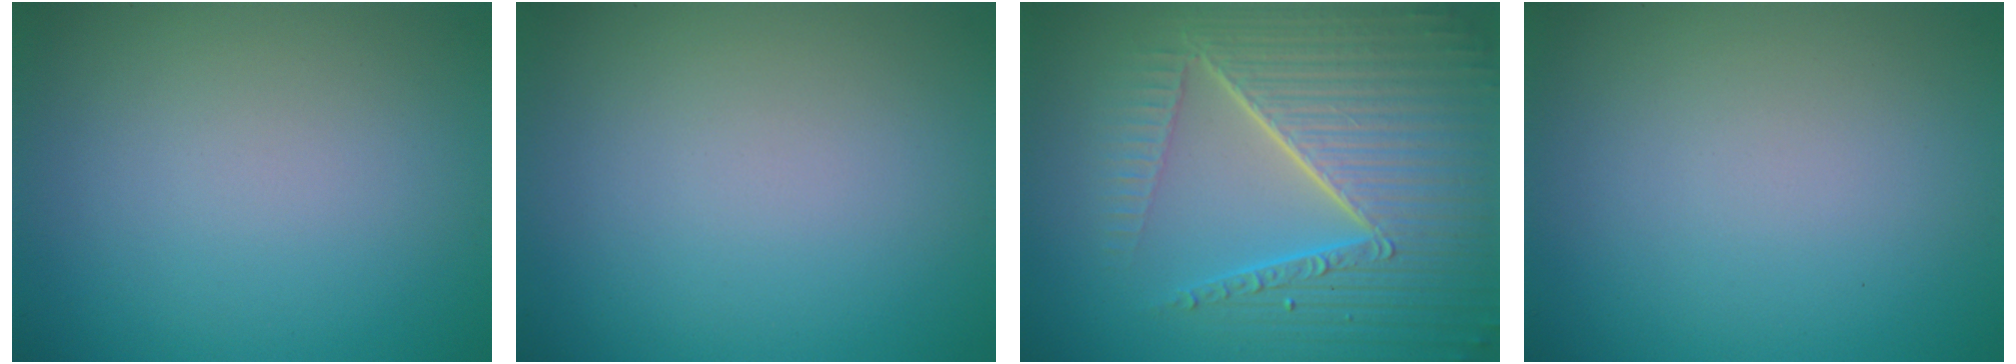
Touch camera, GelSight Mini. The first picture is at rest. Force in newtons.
{"total": 0.0}
{"total": 10.3, "press": 6.7, "slide": 7.8}
{"total": 0.0}